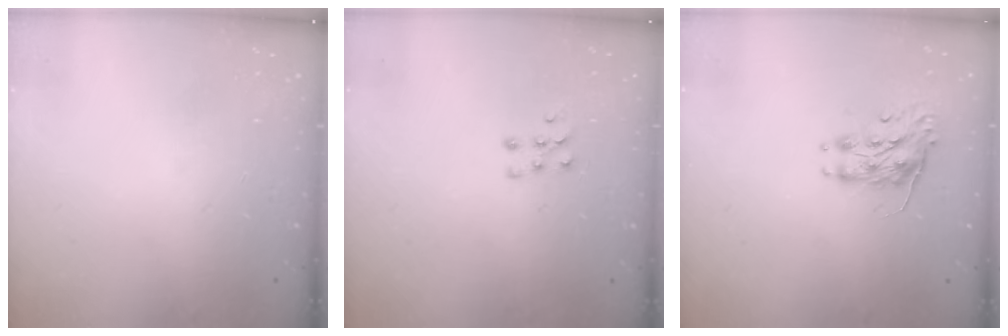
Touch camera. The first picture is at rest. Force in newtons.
{"total": 5.6, "press": 5.6, "slide": 0.5}
{"total": 8.4, "press": 8.4, "slide": 0.3}